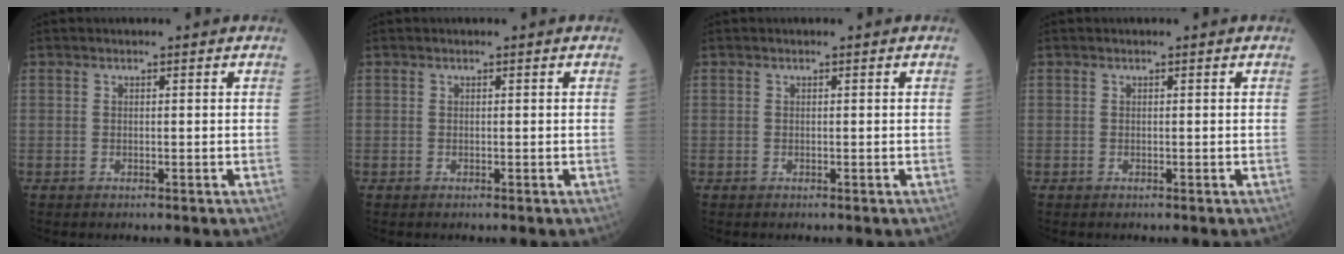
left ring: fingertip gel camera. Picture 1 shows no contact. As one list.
[{"total": 0.0}, {"total": 0.0}, {"total": 0.0}]